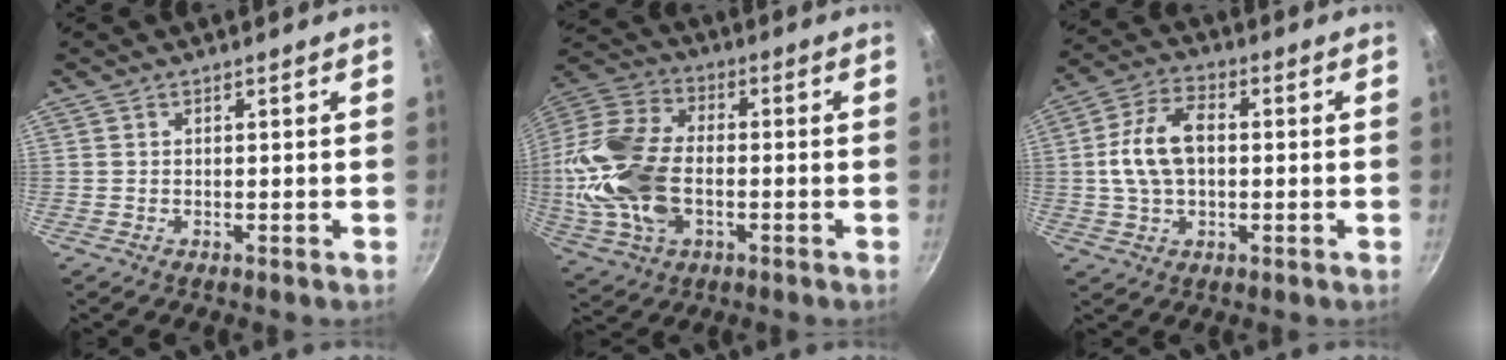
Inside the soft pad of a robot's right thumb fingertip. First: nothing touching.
{"total": 19.8, "force": [-2.3, 12.6, 15.1], "torque": [-0.300, 0.028, -0.050]}
{"total": 11.0, "force": [0.4, 6.9, 8.5], "torque": [-0.151, 0.024, -0.002]}